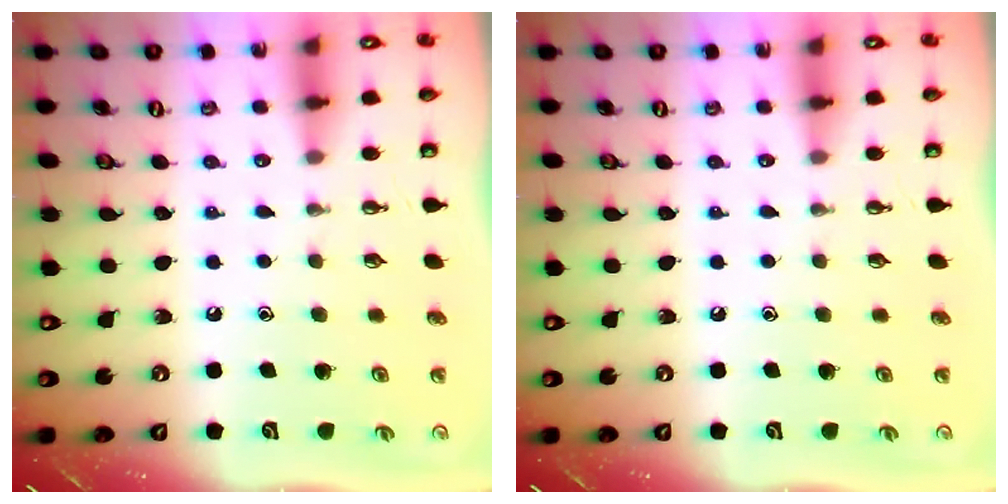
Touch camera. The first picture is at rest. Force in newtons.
{"total": 0.0}